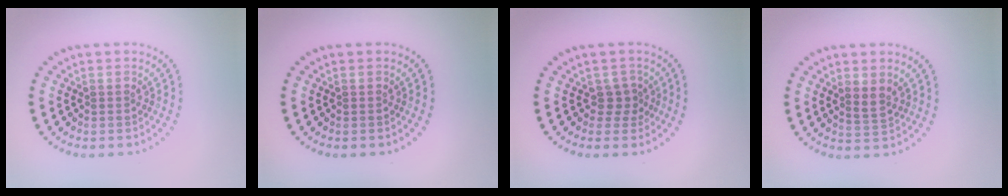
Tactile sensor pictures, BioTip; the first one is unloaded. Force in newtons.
{"total": 0.0}
{"total": 1.9, "press": 1.4, "slide": 1.4}
{"total": 1.6, "press": 1.4, "slide": 0.8}